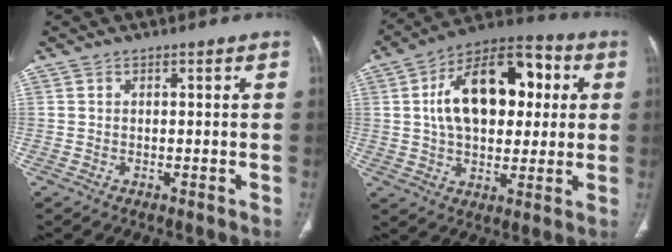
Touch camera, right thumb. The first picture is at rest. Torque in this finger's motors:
{"motor_torque": [2.16, 2.40, 1.60, 0.14, 0.48]}